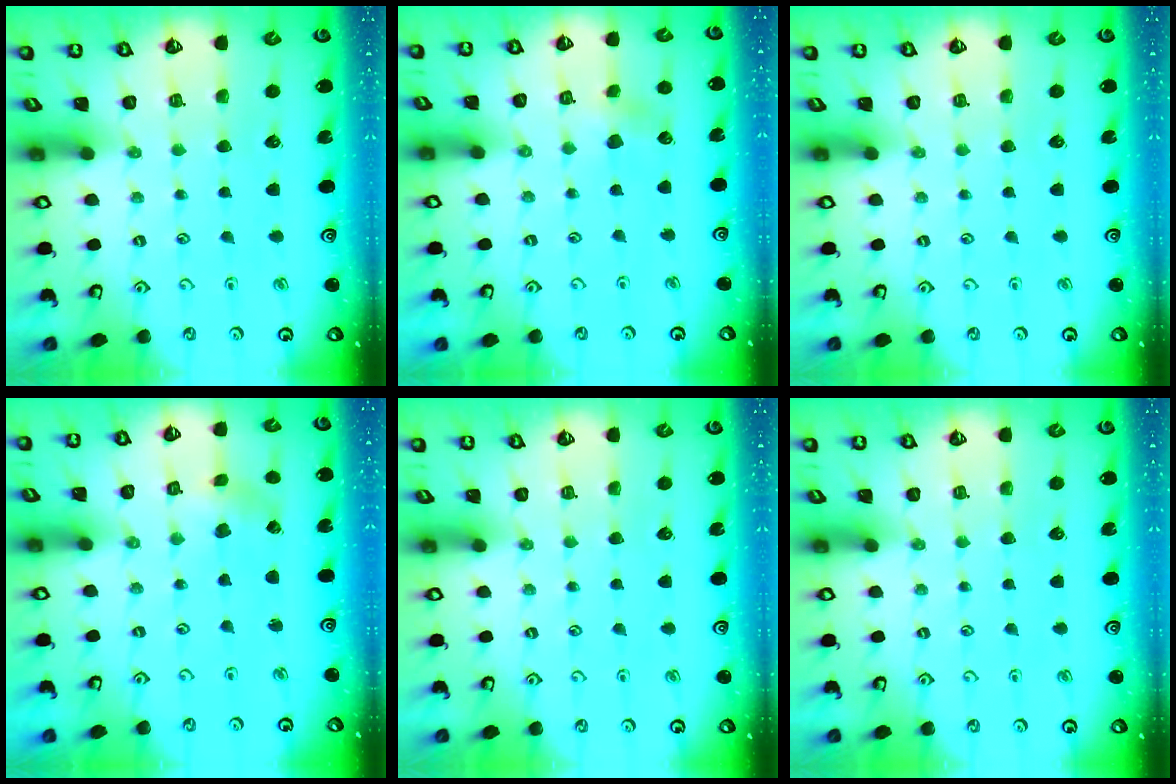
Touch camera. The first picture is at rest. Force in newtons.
{"total": 4.4, "press": 4.4, "slide": 0.3}
{"total": 0.0}
{"total": 1.2, "press": 1.2, "slide": 0.2}
{"total": 0.0}
{"total": 0.0}